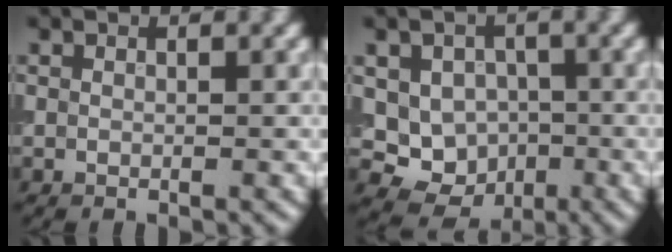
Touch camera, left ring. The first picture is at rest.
{"total": 6.9, "force": [-0.3, 6.1, 3.2], "torque": [-0.030, 0.003, -0.020]}